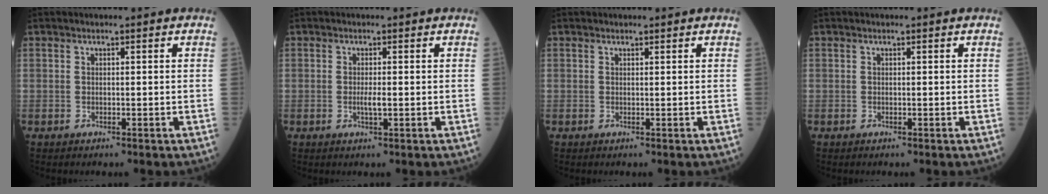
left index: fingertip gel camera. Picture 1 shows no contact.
{"total": 1.3, "force": [-0.2, 0.2, 1.3], "torque": [-0.021, -0.003, -0.003]}
{"total": 0.7, "force": [0.7, 0.2, 0.0], "torque": [-0.003, 0.000, 0.011]}
{"total": 0.0}